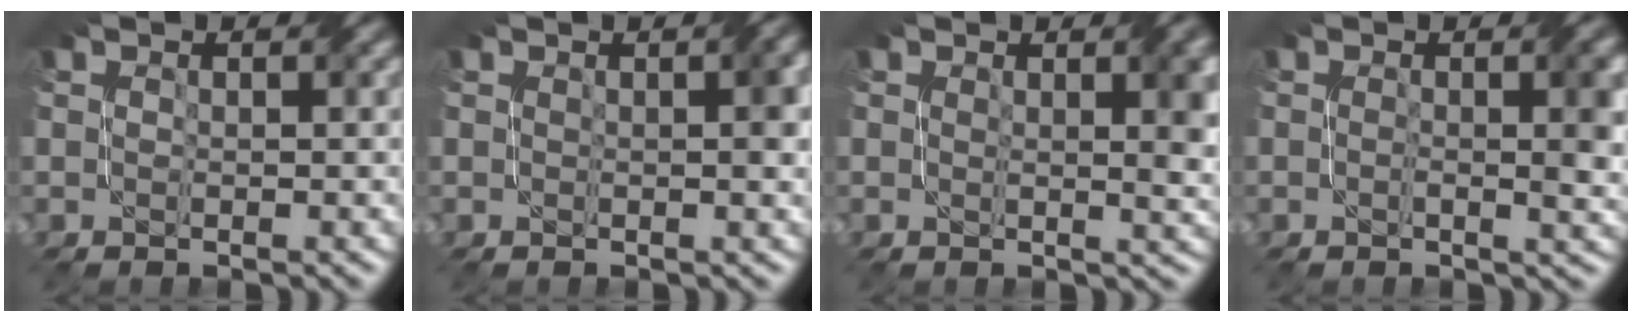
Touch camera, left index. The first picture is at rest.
{"total": 2.0, "force": [0.3, 0.5, 1.9], "torque": [-0.022, 0.004, 0.006]}
{"total": 3.7, "force": [1.1, 1.0, 3.4], "torque": [-0.038, 0.002, 0.017]}
{"total": 3.9, "force": [0.2, 1.0, 3.7], "torque": [-0.048, 0.003, 0.001]}